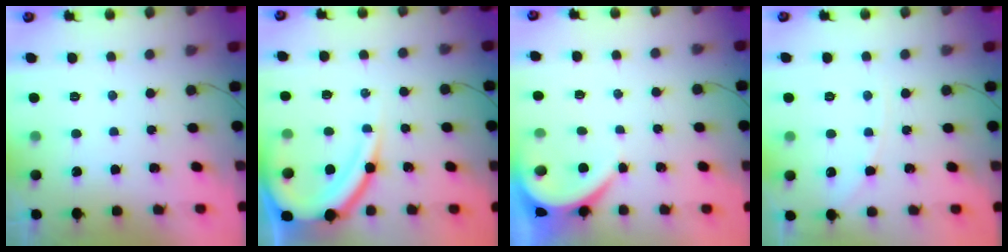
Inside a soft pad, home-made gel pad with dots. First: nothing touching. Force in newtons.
{"total": 12.4, "press": 12.4, "slide": 1.3}
{"total": 3.9, "press": 3.9, "slide": 0.5}
{"total": 5.4, "press": 5.3, "slide": 0.9}